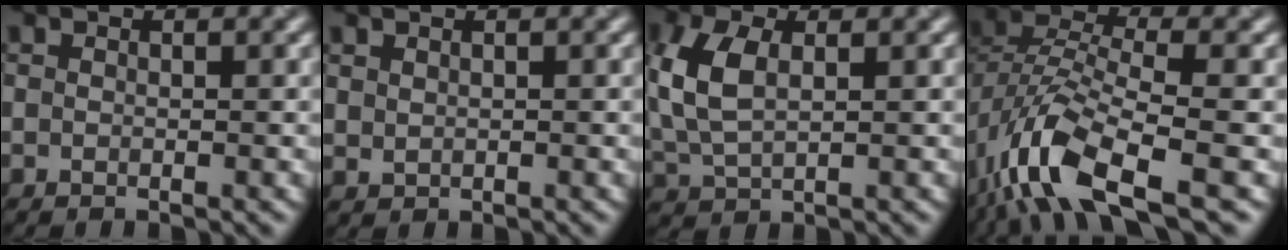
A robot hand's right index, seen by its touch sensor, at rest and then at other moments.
{"total": 0.7, "force": [0.7, 0.2, -0.1], "torque": [-0.002, 0.006, 0.017]}
{"total": 5.2, "force": [0.6, 3.0, 4.2], "torque": [-0.107, 0.013, 0.020]}
{"total": 8.8, "force": [-5.2, 3.1, 6.4], "torque": [-0.132, 0.009, -0.101]}